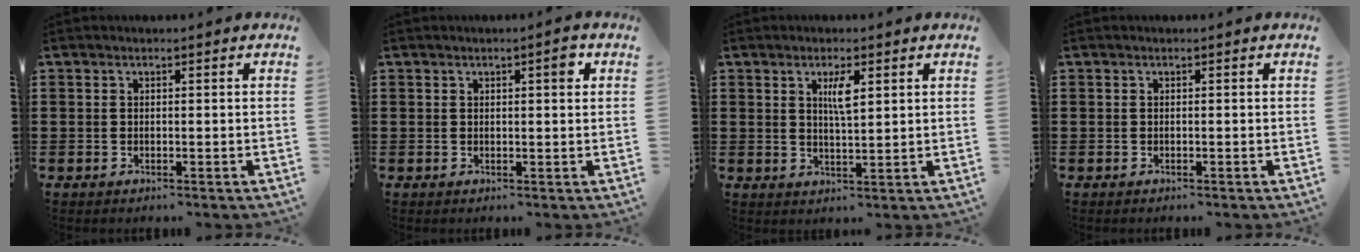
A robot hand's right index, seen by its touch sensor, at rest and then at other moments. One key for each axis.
{"total": 2.2, "fx": 0.9, "fy": 0.5, "fz": 1.9, "tx": -0.021, "ty": 0.000, "tz": 0.009}
{"total": 3.3, "fx": 1.3, "fy": 0.8, "fz": 3.0, "tx": -0.054, "ty": 0.002, "tz": 0.018}
{"total": 0.0}